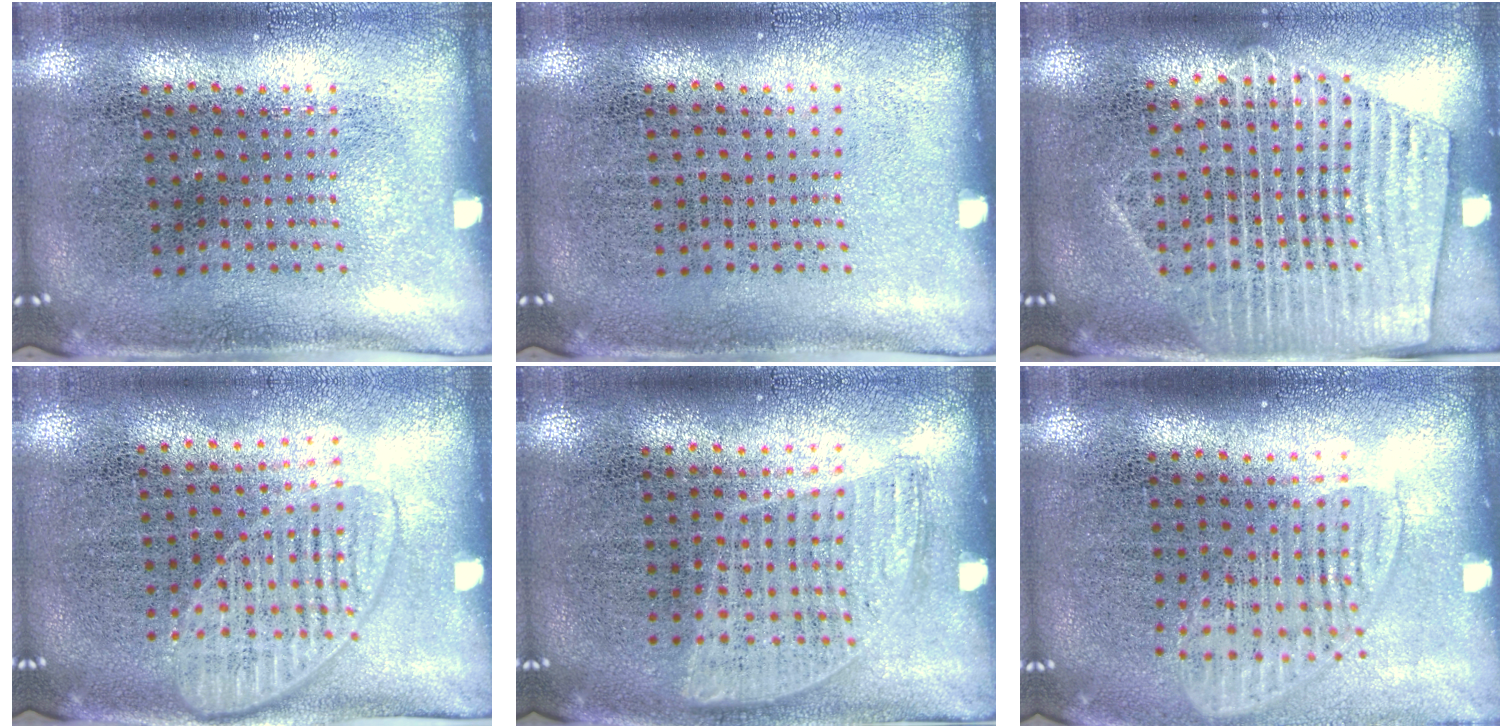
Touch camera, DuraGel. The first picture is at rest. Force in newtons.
{"total": 0.0}
{"total": 2.0, "press": 1.8, "slide": 0.9}
{"total": 1.4, "press": 1.3, "slide": 0.7}
{"total": 0.9, "press": 0.8, "slide": 0.4}
{"total": 1.6, "press": 1.4, "slide": 0.8}